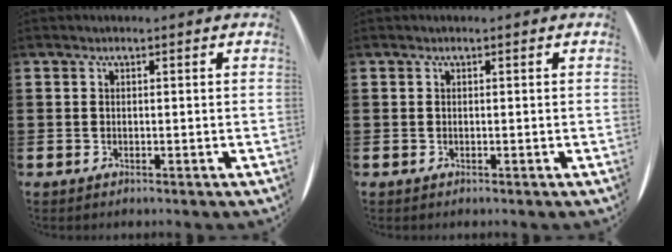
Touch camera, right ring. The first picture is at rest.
{"total": 0.0}